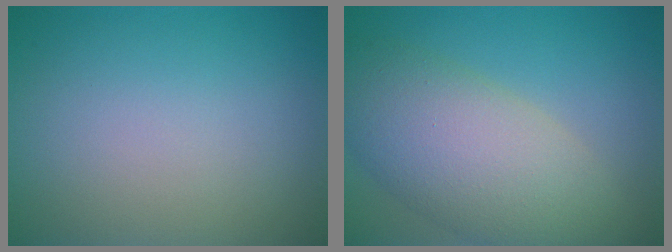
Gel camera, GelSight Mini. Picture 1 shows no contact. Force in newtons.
{"total": 8.5, "press": 8.5, "slide": 0.5}